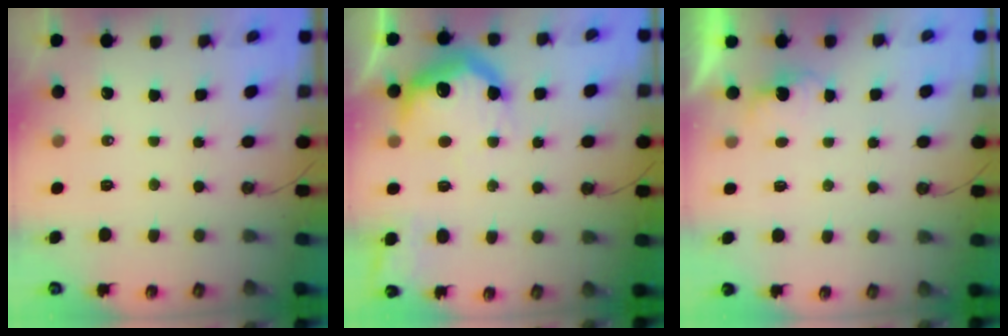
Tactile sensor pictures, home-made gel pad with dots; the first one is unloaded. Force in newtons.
{"total": 20.4, "press": 20.3, "slide": 1.4}
{"total": 1.7, "press": 1.5, "slide": 0.8}